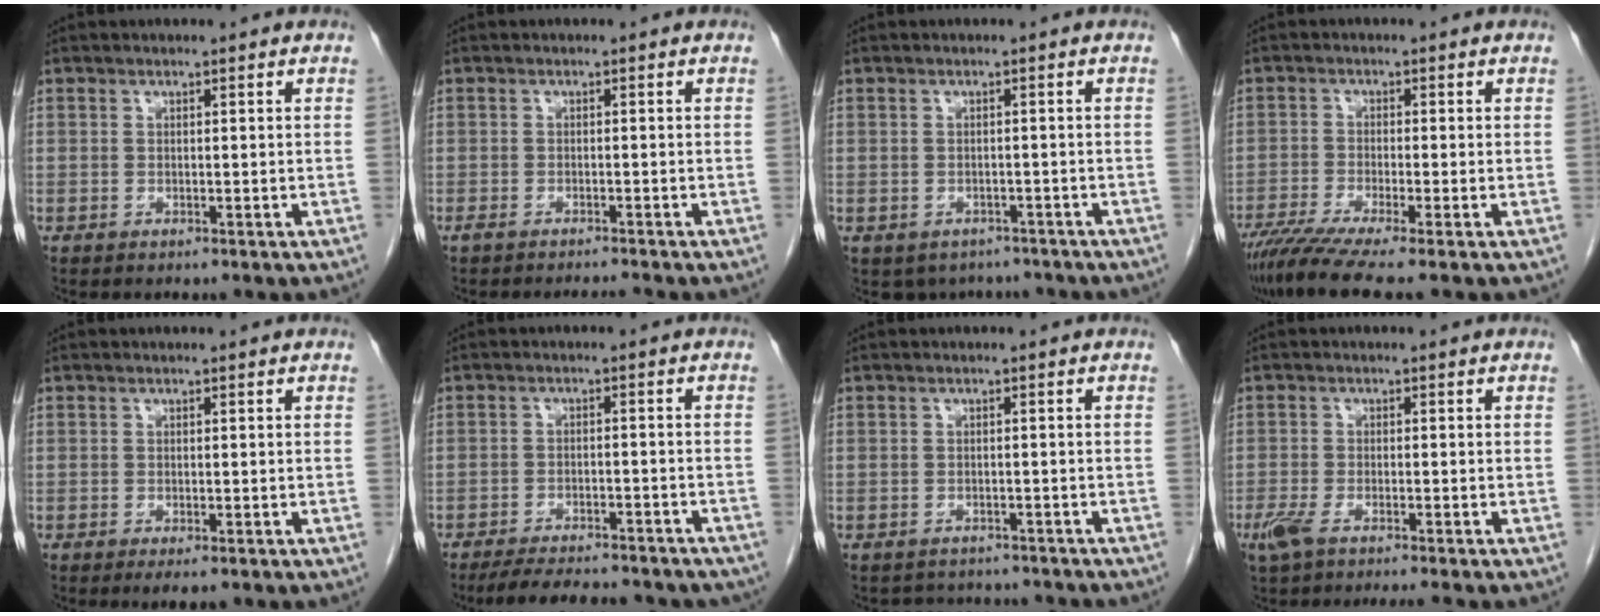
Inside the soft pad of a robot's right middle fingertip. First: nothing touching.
{"total": 2.6, "force": [-2.4, -0.4, 0.7], "torque": [-0.016, -0.003, -0.036]}
{"total": 5.4, "force": [-4.4, 3.0, 0.6], "torque": [0.008, 0.008, -0.054]}
{"total": 7.9, "force": [-6.1, -0.8, 4.9], "torque": [-0.080, -0.024, -0.105]}
{"total": 2.5, "force": [-1.6, 0.8, 1.7], "torque": [-0.020, -0.005, -0.021]}
{"total": 15.3, "force": [-13.5, 3.7, 6.3], "torque": [-0.112, -0.008, -0.174]}
{"total": 5.8, "force": [-5.5, 1.8, 0.4], "torque": [-0.003, 0.010, -0.064]}
{"total": 6.2, "force": [-4.8, 0.7, 3.9], "torque": [-0.063, -0.015, -0.077]}